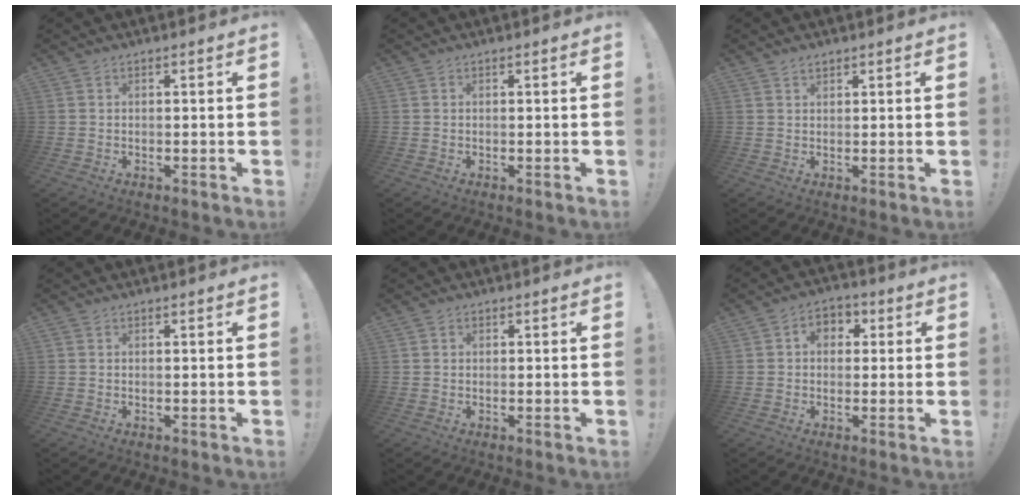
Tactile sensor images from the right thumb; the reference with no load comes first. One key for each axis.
{"total": 0.0}
{"total": 1.6, "fx": 1.3, "fy": 0.7, "fz": 0.5, "tx": 0.001, "ty": -0.009, "tz": 0.023}
{"total": 0.0}
{"total": 0.8, "fx": 0.3, "fy": 0.7, "fz": 0.1, "tx": 0.006, "ty": -0.001, "tz": 0.004}
{"total": 5.8, "fx": 1.0, "fy": 4.7, "fz": 3.2, "tx": -0.042, "ty": 0.006, "tz": 0.017}